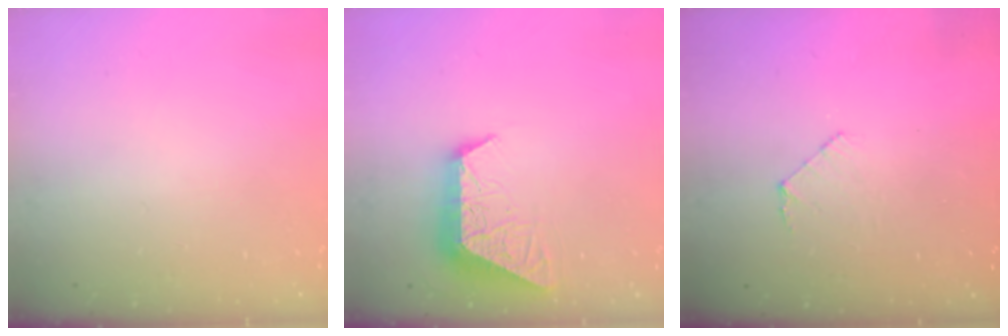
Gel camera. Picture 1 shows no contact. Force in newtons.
{"total": 9.9, "press": 9.9, "slide": 0.9}
{"total": 4.9, "press": 4.9, "slide": 0.4}